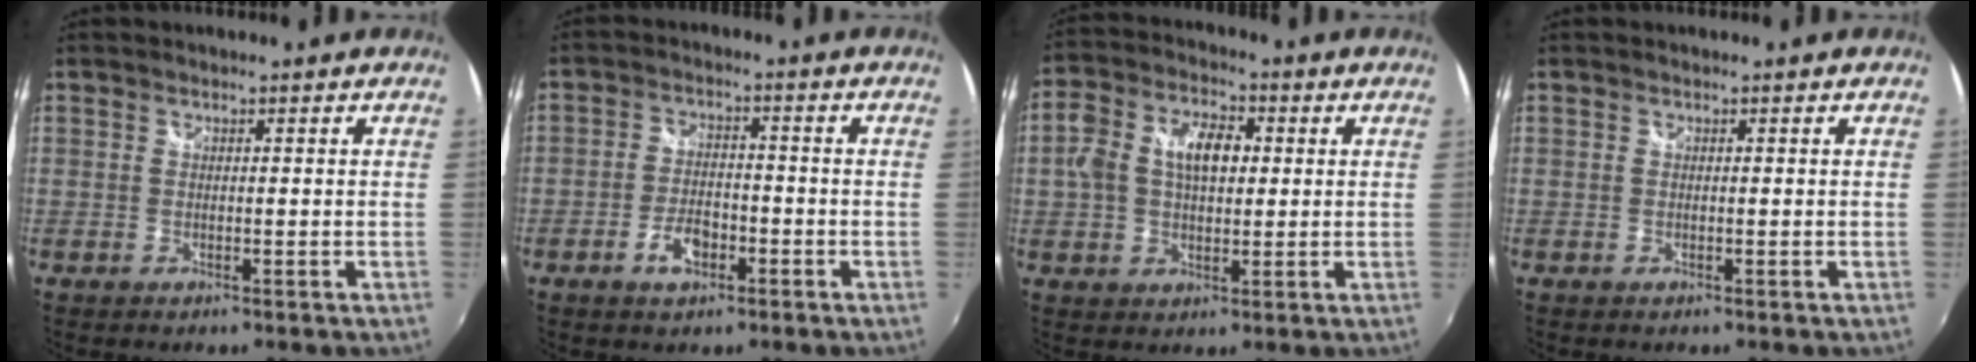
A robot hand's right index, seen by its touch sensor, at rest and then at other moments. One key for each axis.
{"total": 5.5, "fx": -2.8, "fy": 2.9, "fz": 3.7, "tx": -0.078, "ty": 0.006, "tz": -0.046}
{"total": 10.0, "fx": 1.3, "fy": 6.1, "fz": 7.8, "tx": -0.154, "ty": 0.029, "tz": 0.022}
{"total": 0.0}